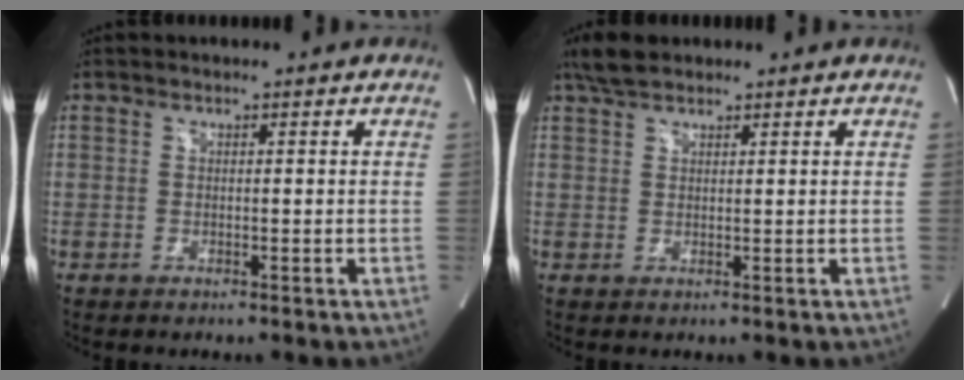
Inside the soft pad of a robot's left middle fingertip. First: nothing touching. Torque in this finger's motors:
{"motor_torque": [0.32, 0.10, -0.15, 0.01]}